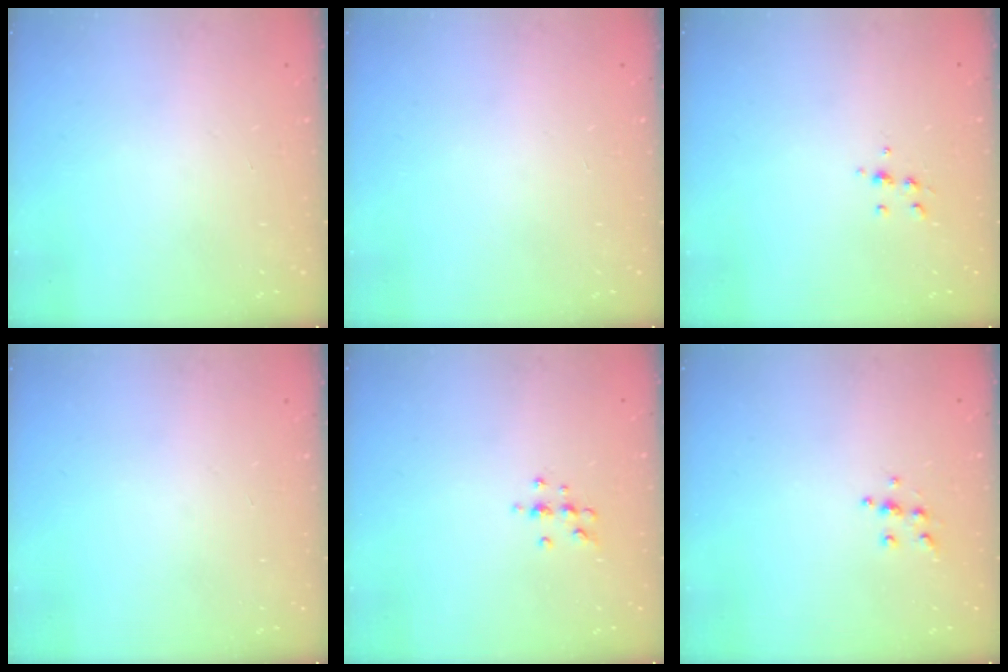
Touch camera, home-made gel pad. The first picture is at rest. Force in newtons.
{"total": 0.0}
{"total": 5.4, "press": 5.4, "slide": 0.5}
{"total": 0.0}
{"total": 5.7, "press": 5.7, "slide": 0.8}
{"total": 5.6, "press": 5.6, "slide": 0.5}